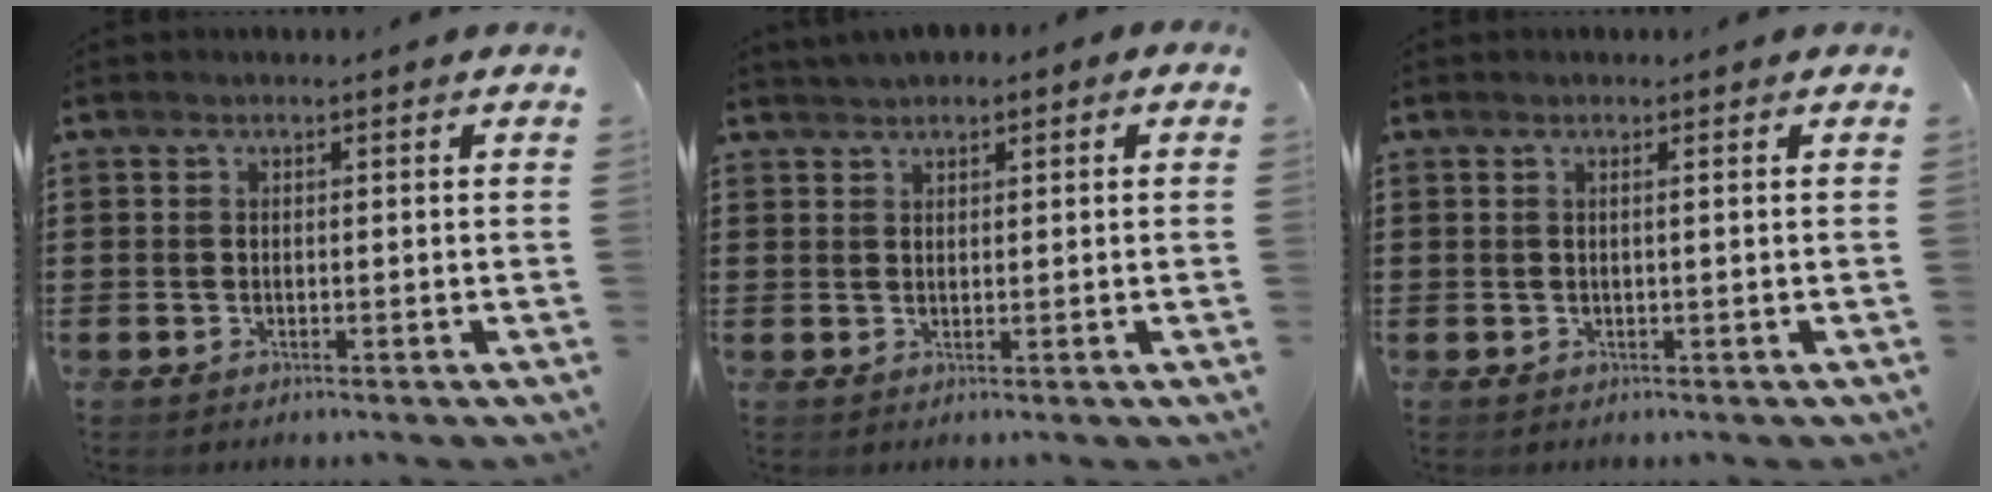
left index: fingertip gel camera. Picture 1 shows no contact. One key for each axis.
{"total": 1.5, "fx": 1.4, "fy": 0.6, "fz": 0.4, "tx": -0.012, "ty": 0.007, "tz": 0.026}
{"total": 0.7, "fx": 0.1, "fy": -0.2, "fz": 0.6, "tx": -0.011, "ty": -0.004, "tz": 0.003}